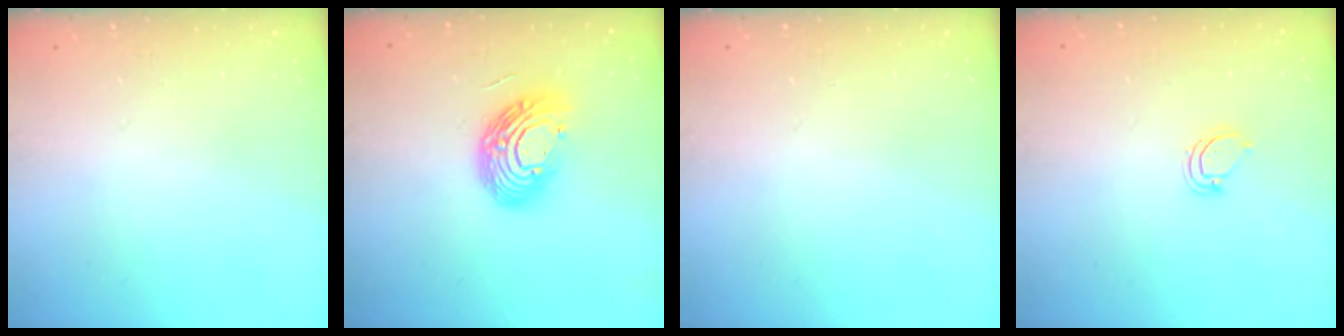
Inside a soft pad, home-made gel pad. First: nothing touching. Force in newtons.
{"total": 14.2, "press": 14.2, "slide": 1.1}
{"total": 0.0}
{"total": 3.1, "press": 3.1, "slide": 0.2}